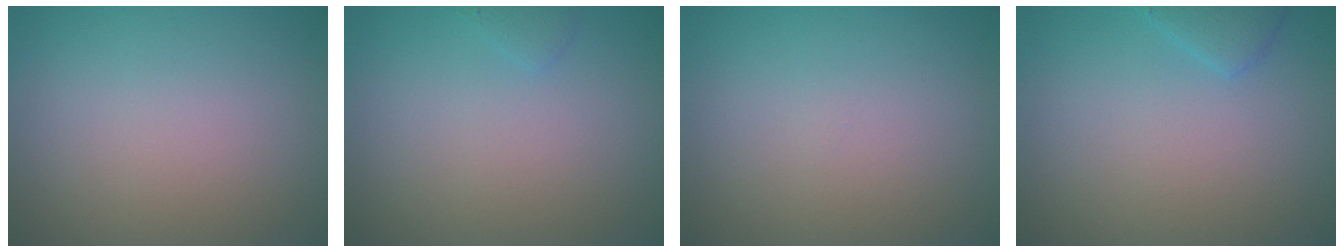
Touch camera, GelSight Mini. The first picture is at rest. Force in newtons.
{"total": 0.6, "press": 0.6, "slide": 0.1}
{"total": 0.0}
{"total": 1.5, "press": 1.5, "slide": 0.1}